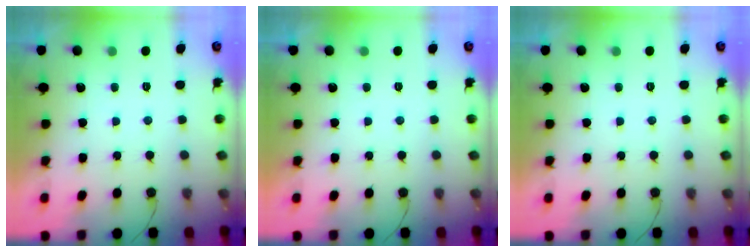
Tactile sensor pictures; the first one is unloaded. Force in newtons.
{"total": 0.0}
{"total": 0.0}